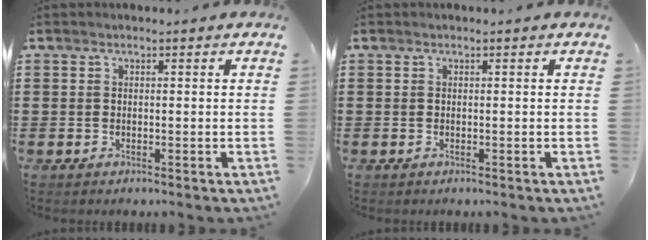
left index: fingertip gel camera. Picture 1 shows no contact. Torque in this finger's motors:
{"motor_torque": [0.00, 0.00, 0.03, 0.00]}